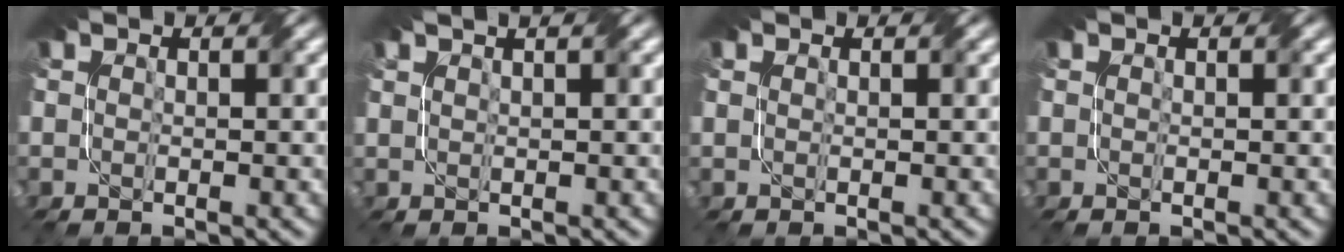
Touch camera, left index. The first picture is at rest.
{"total": 3.7, "force": [2.3, 1.6, 2.4], "torque": [-0.019, 0.022, 0.014]}
{"total": 0.7, "force": [0.6, 0.3, 0.2], "torque": [-0.008, -0.005, 0.005]}
{"total": 0.0}